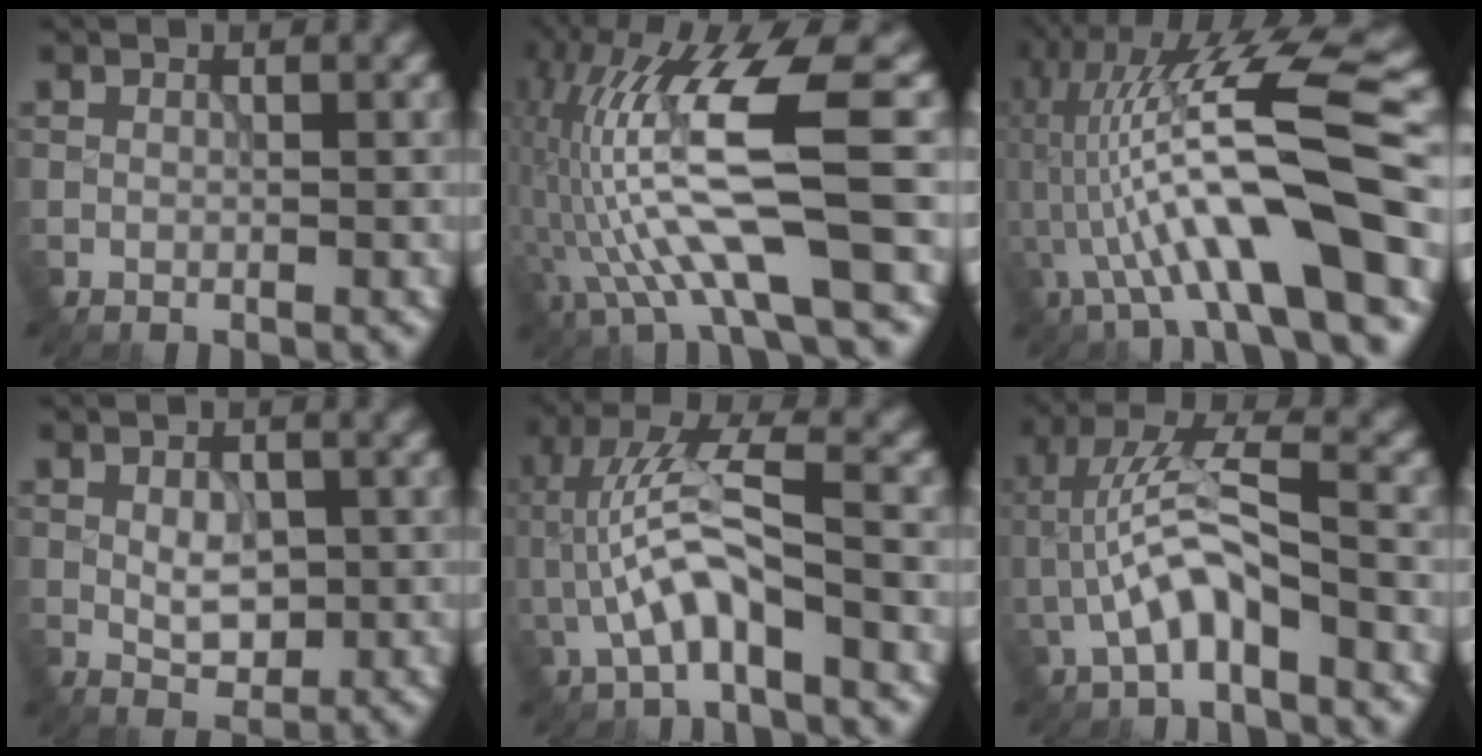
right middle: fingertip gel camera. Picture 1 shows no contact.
{"total": 10.8, "force": [-1.8, 1.7, 10.5], "torque": [-0.208, 0.013, -0.028]}
{"total": 13.4, "force": [-1.9, 2.4, 13.0], "torque": [-0.230, 0.033, -0.029]}
{"total": 2.9, "force": [0.1, 1.8, 2.3], "torque": [-0.037, -0.001, 0.002]}
{"total": 6.1, "force": [-1.4, 1.7, 5.7], "torque": [-0.115, 0.021, -0.028]}
{"total": 5.5, "force": [-1.8, 1.6, 4.9], "torque": [-0.100, 0.019, -0.036]}